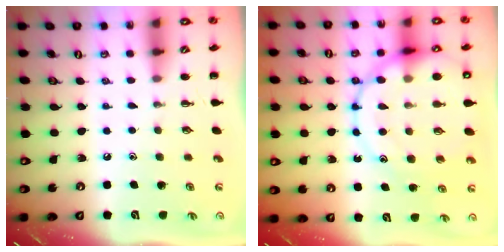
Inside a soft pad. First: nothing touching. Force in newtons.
{"total": 21.3, "press": 21.1, "slide": 2.9}